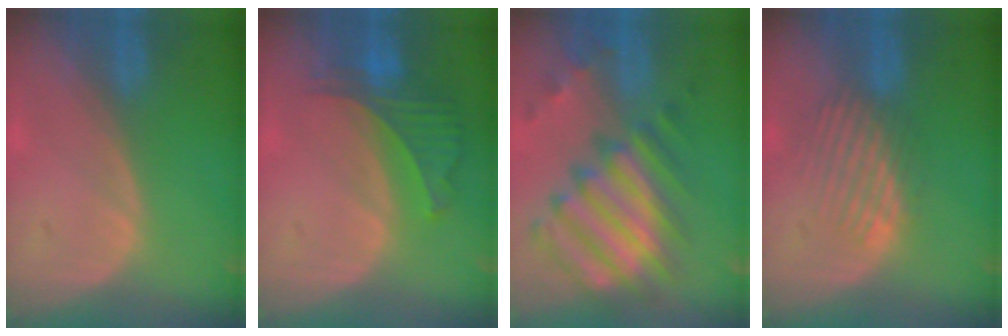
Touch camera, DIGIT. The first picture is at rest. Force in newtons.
{"total": 6.4, "press": 5.9, "slide": 2.3}
{"total": 11.9, "press": 10.3, "slide": 5.9}
{"total": 4.0, "press": 4.0, "slide": 0.4}